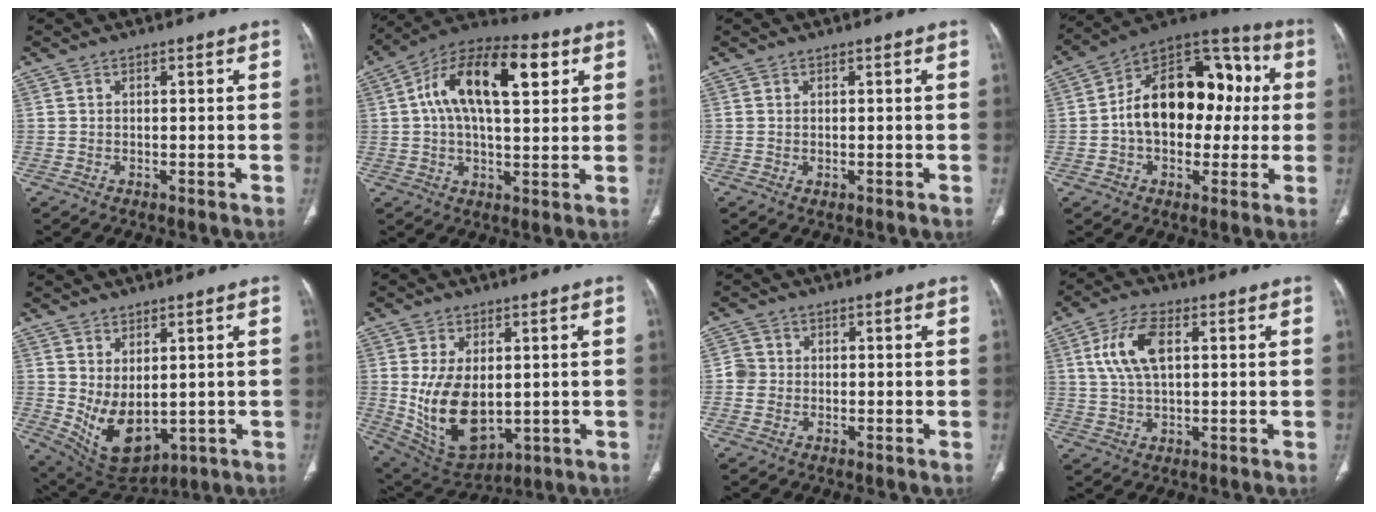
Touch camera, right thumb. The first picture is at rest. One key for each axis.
{"total": 18.6, "fx": 5.4, "fy": 8.9, "fz": 15.4, "tx": -0.238, "ty": 0.018, "tz": 0.077}
{"total": 0.7, "fx": -0.2, "fy": 0.5, "fz": 0.5, "tx": -0.011, "ty": -0.001, "tz": 0.000}
{"total": 21.2, "fx": 0.9, "fy": 13.9, "fz": 16.0, "tx": -0.209, "ty": 0.047, "tz": 0.009}
{"total": 10.3, "fx": 0.0, "fy": 6.1, "fz": 8.2, "tx": -0.131, "ty": -0.016, "tz": 0.034}
{"total": 14.4, "fx": -0.1, "fy": 8.7, "fz": 11.5, "tx": -0.194, "ty": -0.011, "tz": 0.030}
{"total": 2.7, "fx": -0.3, "fy": 2.6, "fz": 0.6, "tx": 0.004, "ty": 0.008, "tz": -0.012}
{"total": 9.2, "fx": 2.4, "fy": 4.6, "fz": 7.6, "tx": -0.158, "ty": 0.008, "tz": 0.045}